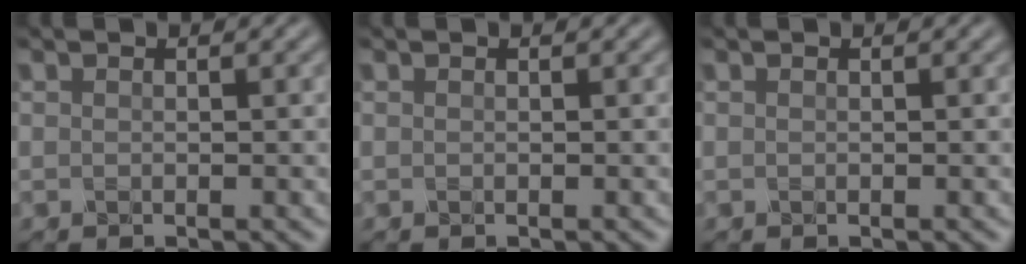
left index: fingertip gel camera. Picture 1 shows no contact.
{"total": 0.0}
{"total": 0.0}